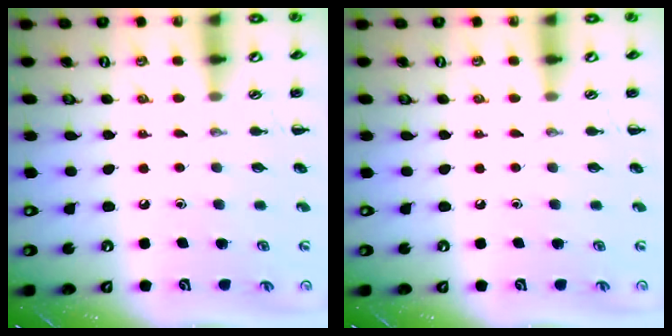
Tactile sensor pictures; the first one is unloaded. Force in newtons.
{"total": 0.0}